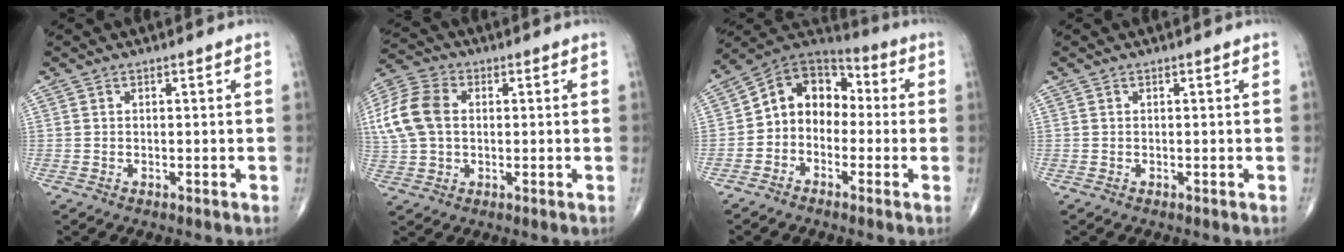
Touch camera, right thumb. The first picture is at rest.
{"total": 11.7, "force": [1.4, 8.3, 8.1], "torque": [-0.172, 0.019, 0.023]}
{"total": 10.9, "force": [-1.2, 8.6, 6.6], "torque": [-0.073, 0.053, -0.041]}
{"total": 0.0}